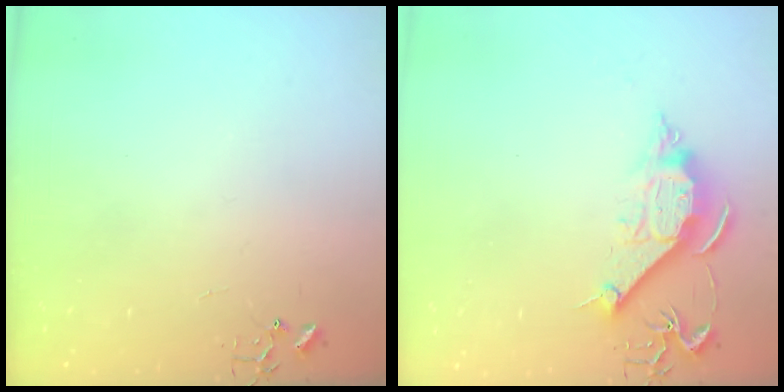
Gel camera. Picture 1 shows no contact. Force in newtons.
{"total": 10.9, "press": 10.9, "slide": 0.7}